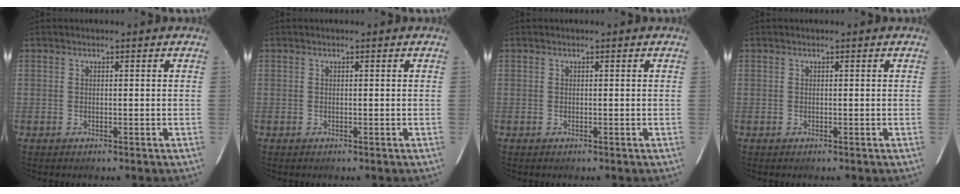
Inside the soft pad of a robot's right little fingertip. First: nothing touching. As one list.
[{"total": 0.0}, {"total": 0.0}, {"total": 0.0}]